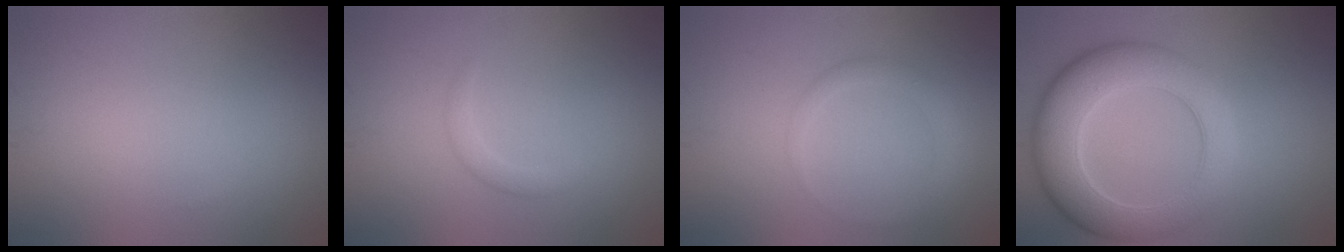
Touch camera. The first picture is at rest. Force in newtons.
{"total": 1.3, "press": 1.3, "slide": 0.1}
{"total": 1.9, "press": 1.9, "slide": 0.1}
{"total": 8.3, "press": 8.3, "slide": 0.4}